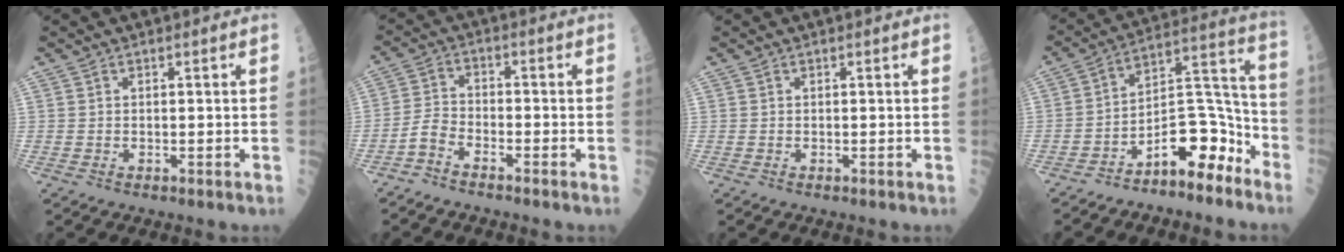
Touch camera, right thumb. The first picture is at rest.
{"total": 3.8, "force": [-2.9, 1.1, 2.2], "torque": [-0.054, 0.026, -0.063]}
{"total": 0.0}
{"total": 13.2, "force": [-8.4, 5.3, 8.7], "torque": [-0.114, 0.099, -0.136]}